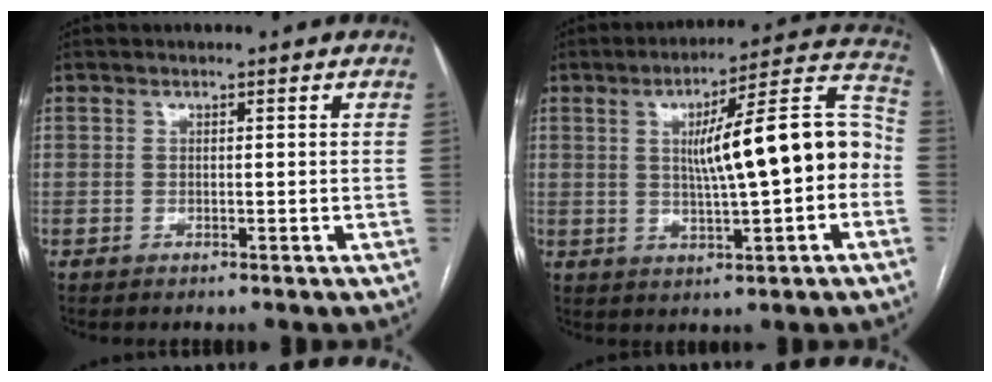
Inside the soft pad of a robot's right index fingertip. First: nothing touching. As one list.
[{"total": 15.0, "force": [-0.3, 2.4, 14.8], "torque": [-0.210, 0.040, -0.003]}]